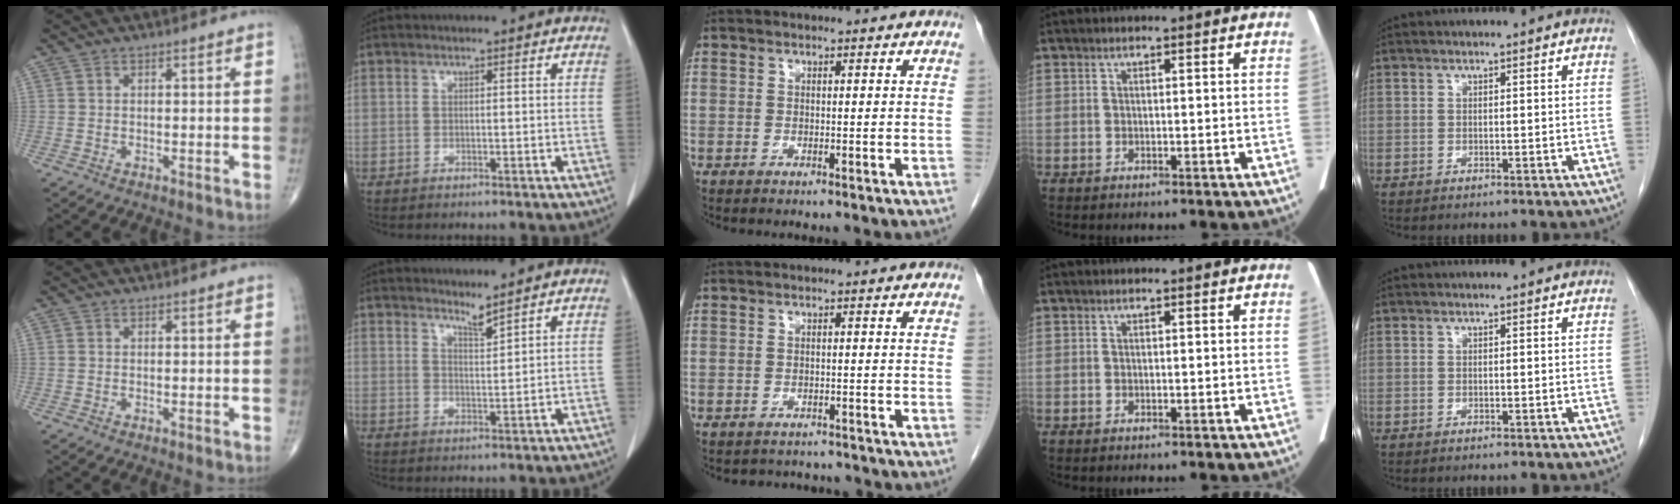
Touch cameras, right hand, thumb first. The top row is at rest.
{"index": {"total": 2.2, "force": [2.1, -0.5, 0.4], "torque": [-0.007, -0.011, 0.041]}, "middle": {"total": 3.9, "force": [-3.6, 1.4, -0.1], "torque": [-0.001, 0.002, -0.047]}}